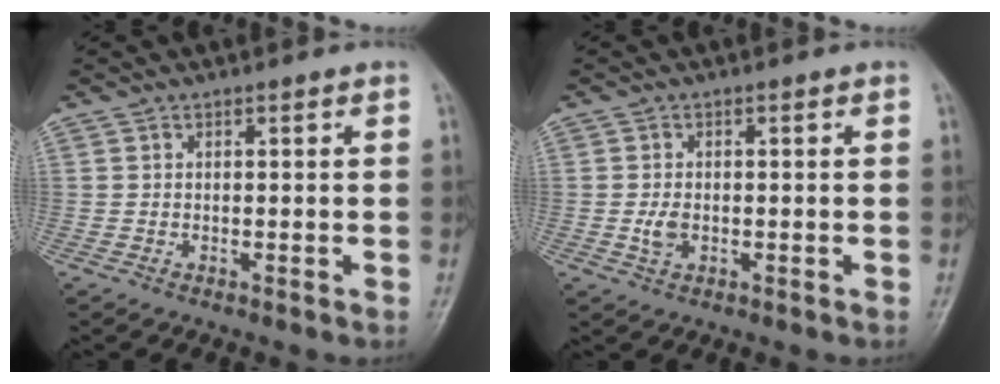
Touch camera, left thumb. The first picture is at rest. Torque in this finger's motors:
{"motor_torque": [0.10, 0.26, 0.35, 0.02, 0.00]}